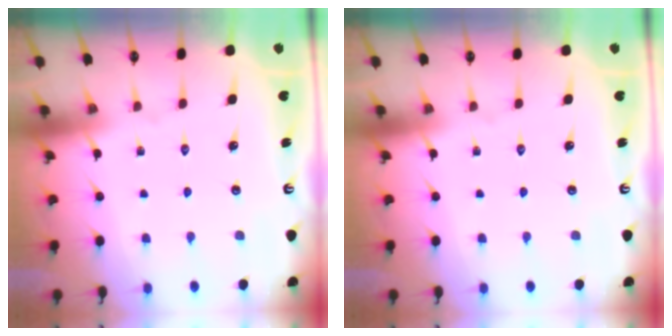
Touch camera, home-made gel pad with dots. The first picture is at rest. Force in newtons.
{"total": 0.0}